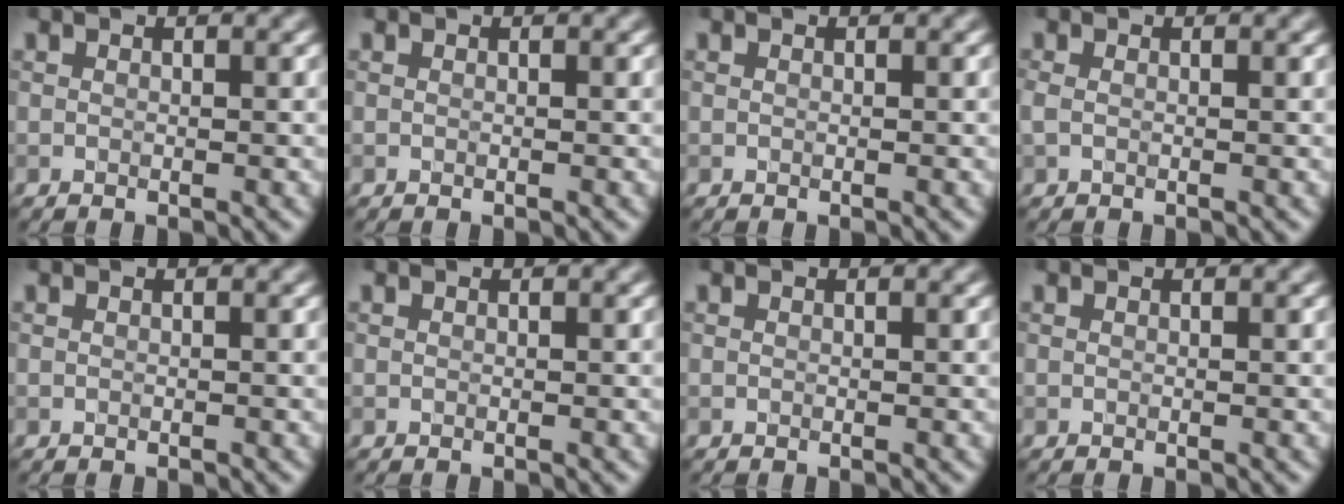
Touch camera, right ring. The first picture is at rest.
{"total": 0.0}
{"total": 0.0}
{"total": 0.7, "force": [0.0, 0.3, 0.6], "torque": [-0.015, -0.002, -0.002]}
{"total": 0.0}
{"total": 0.0}
{"total": 0.0}
{"total": 0.0}